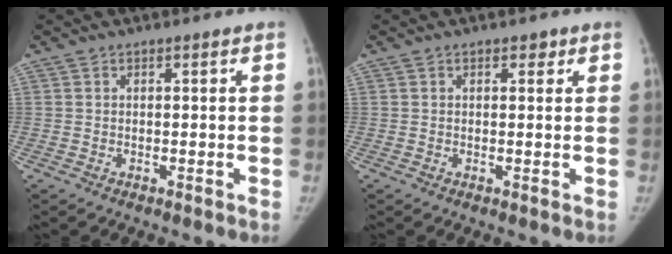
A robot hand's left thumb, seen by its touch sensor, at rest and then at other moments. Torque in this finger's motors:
{"motor_torque": [-0.33, 0.08, -0.22, 0.13, -0.07]}